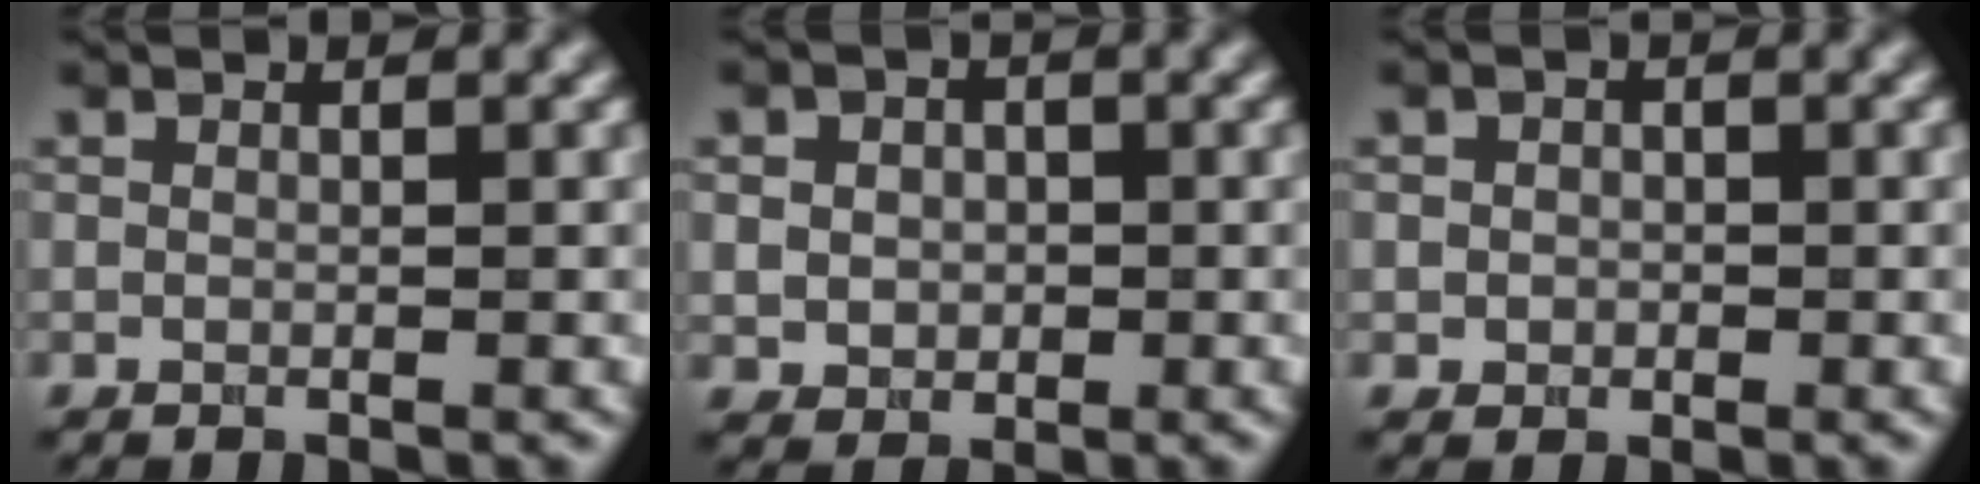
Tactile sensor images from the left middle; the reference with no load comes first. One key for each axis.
{"total": 3.0, "fx": 0.2, "fy": 2.6, "fz": 1.5, "tx": -0.020, "ty": 0.007, "tz": -0.009}
{"total": 1.3, "fx": -0.1, "fy": 1.2, "fz": 0.4, "tx": 0.002, "ty": -0.003, "tz": -0.004}